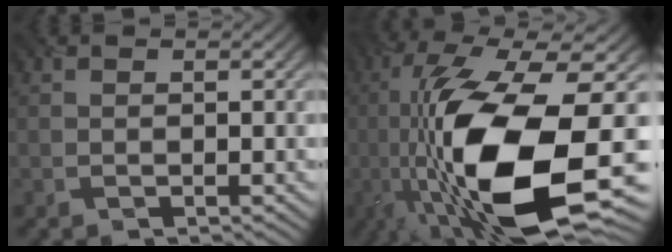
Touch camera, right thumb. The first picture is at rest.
{"total": 19.3, "force": [-4.3, 7.2, 17.3], "torque": [-0.356, -0.018, -0.064]}